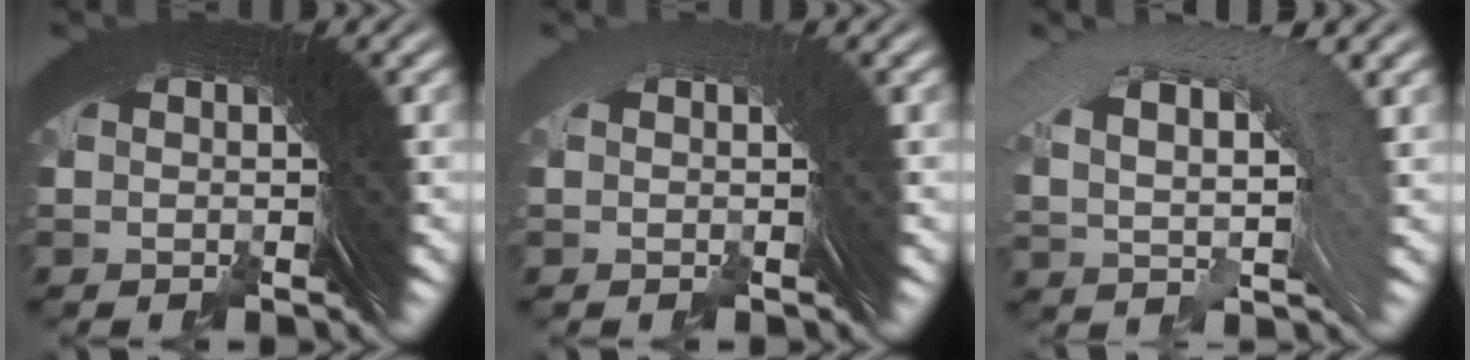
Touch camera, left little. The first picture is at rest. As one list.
[{"total": 0.6, "force": [-0.5, -0.3, 0.0], "torque": [0.004, 0.011, -0.009]}, {"total": 7.7, "force": [2.6, 3.7, 6.2], "torque": [-0.080, 0.037, 0.035]}]